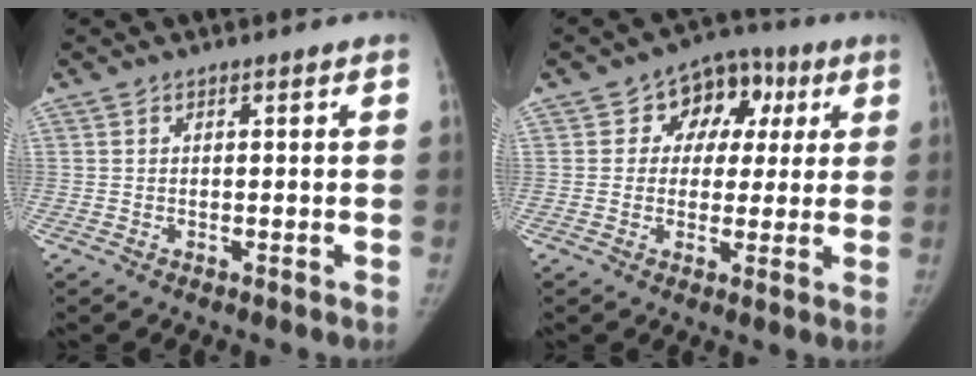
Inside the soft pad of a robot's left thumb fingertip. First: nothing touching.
{"total": 9.5, "force": [2.4, 7.6, 5.1], "torque": [-0.014, 0.015, 0.025]}